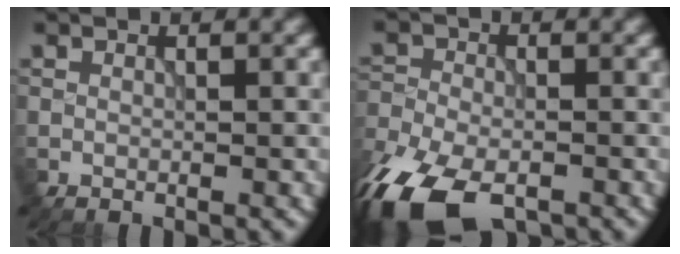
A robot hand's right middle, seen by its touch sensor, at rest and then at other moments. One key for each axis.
{"total": 11.5, "fx": -7.6, "fy": 5.6, "fz": 6.6, "tx": -0.148, "ty": -0.047, "tz": -0.135}